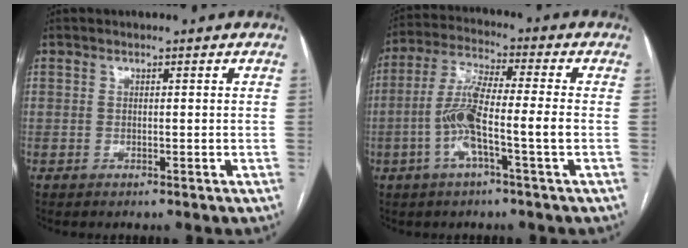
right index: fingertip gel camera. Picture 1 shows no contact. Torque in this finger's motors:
{"motor_torque": [1.87, -0.26, 0.80, 0.21]}